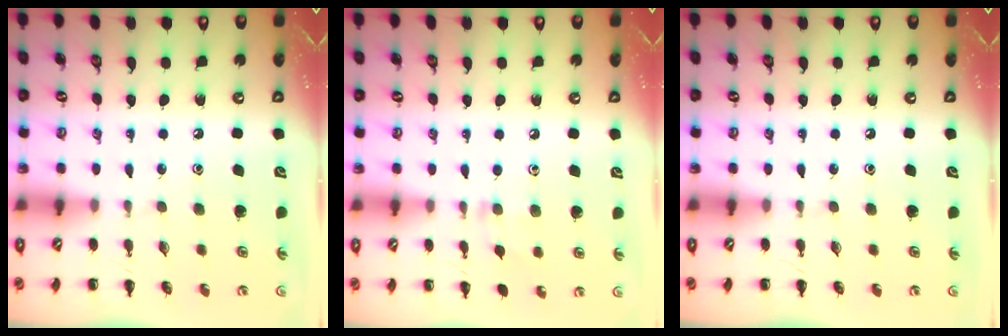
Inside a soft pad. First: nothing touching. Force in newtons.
{"total": 6.6, "press": 6.3, "slide": 2.0}
{"total": 0.0}